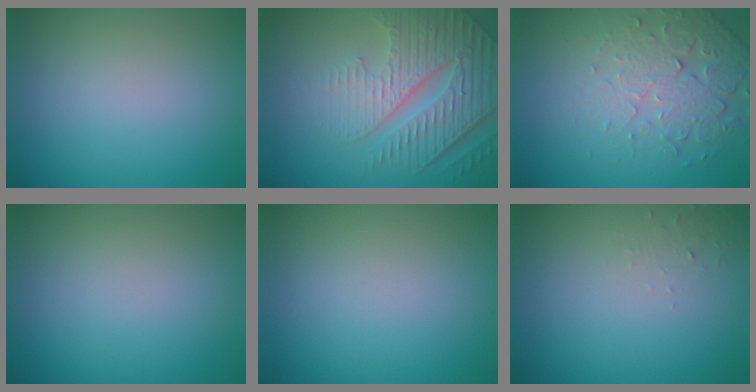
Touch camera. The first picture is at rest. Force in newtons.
{"total": 5.7, "press": 4.9, "slide": 3.0}
{"total": 5.2, "press": 3.7, "slide": 3.6}
{"total": 0.0}
{"total": 0.0}
{"total": 1.0, "press": 0.9, "slide": 0.1}